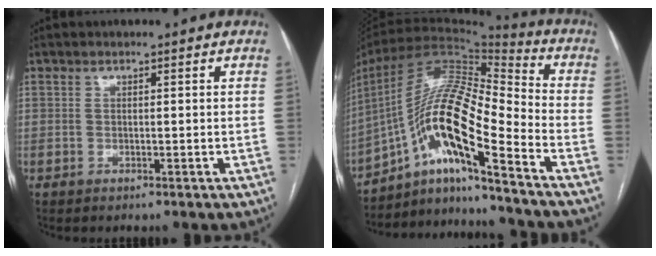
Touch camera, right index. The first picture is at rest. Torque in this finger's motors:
{"motor_torque": [0.49, -0.57, 0.83, 0.21]}